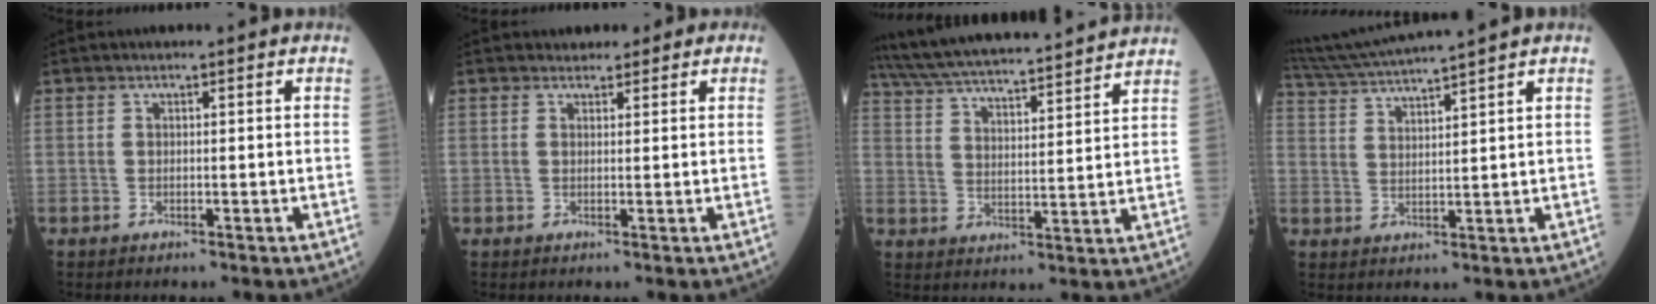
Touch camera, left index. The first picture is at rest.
{"total": 2.4, "force": [1.8, 1.5, 0.6], "torque": [-0.001, 0.009, 0.020]}
{"total": 21.3, "force": [19.6, 0.8, 8.5], "torque": [-0.152, 0.017, 0.294]}
{"total": 10.8, "force": [9.7, -2.0, 4.4], "torque": [-0.086, 0.012, 0.166]}